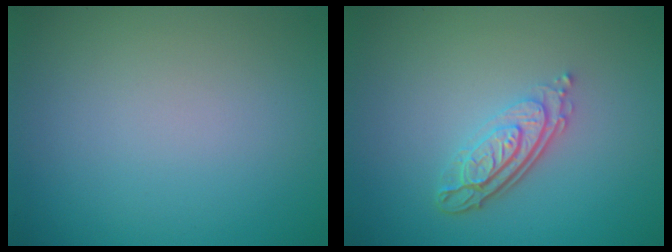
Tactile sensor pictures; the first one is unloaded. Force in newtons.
{"total": 4.0, "press": 2.8, "slide": 2.9}